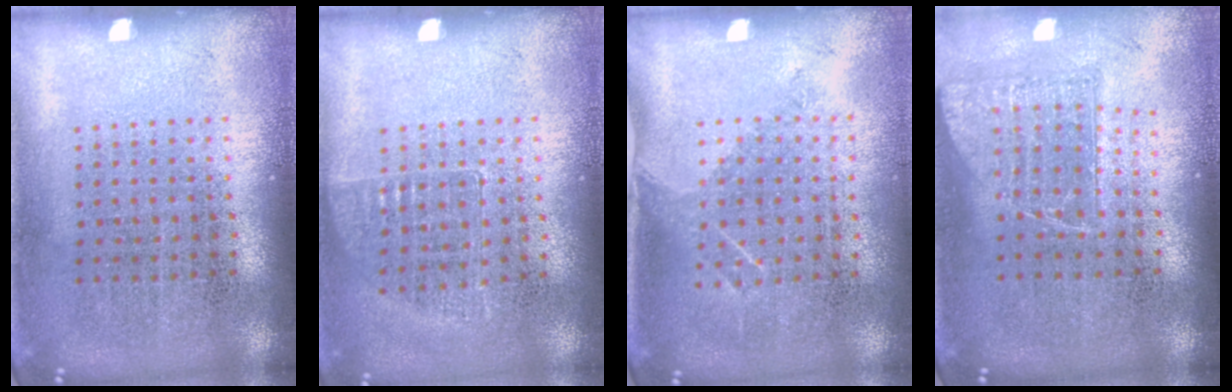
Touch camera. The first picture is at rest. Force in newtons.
{"total": 0.7, "press": 0.7, "slide": 0.1}
{"total": 1.2, "press": 1.0, "slide": 0.7}
{"total": 1.1, "press": 0.9, "slide": 0.6}